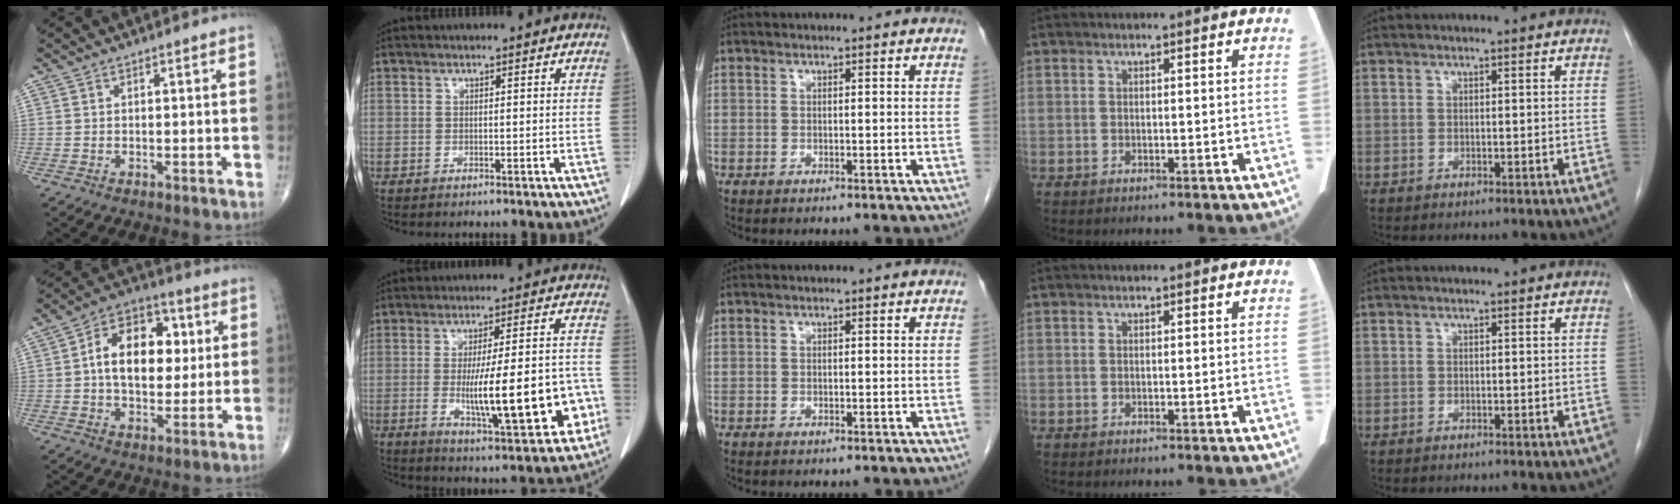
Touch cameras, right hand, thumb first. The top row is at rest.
{"thumb": {"total": 15.2, "force": [2.0, 9.8, 11.4], "torque": [-0.140, 0.012, 0.023]}, "index": {"total": 16.4, "force": [-3.4, 3.2, 15.8], "torque": [-0.235, 0.007, -0.035]}}